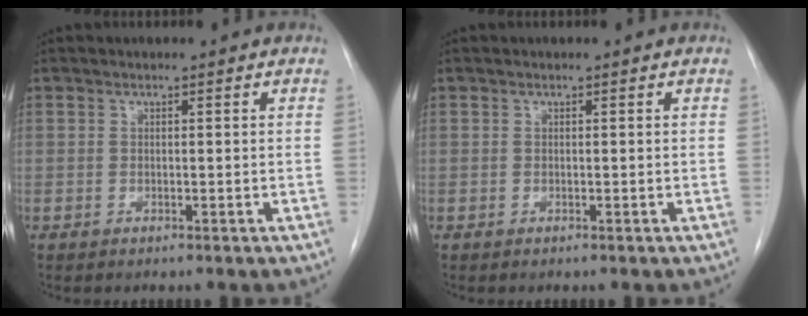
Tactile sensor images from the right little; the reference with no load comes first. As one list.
[{"total": 0.0}]